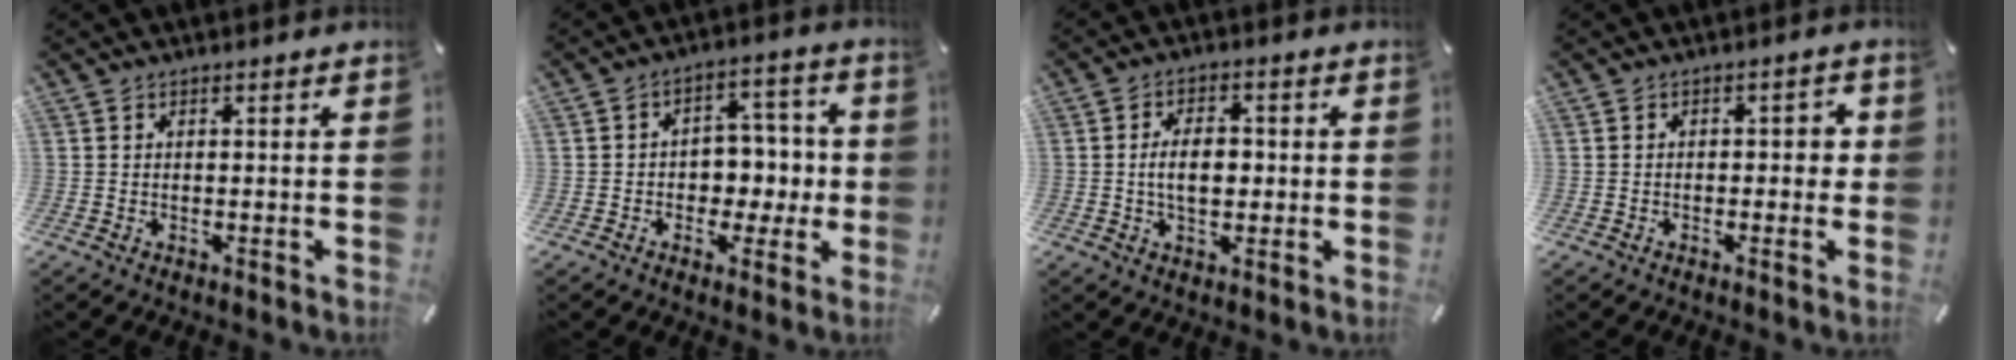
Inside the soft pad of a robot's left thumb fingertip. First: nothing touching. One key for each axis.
{"total": 7.4, "fx": -0.9, "fy": 6.4, "fz": 3.6, "tx": -0.043, "ty": 0.011, "tz": -0.017}
{"total": 6.7, "fx": -0.2, "fy": 4.3, "fz": 5.2, "tx": -0.089, "ty": 0.003, "tz": -0.010}
{"total": 2.4, "fx": -0.9, "fy": 1.4, "fz": 1.7, "tx": -0.023, "ty": 0.009, "tz": -0.022}